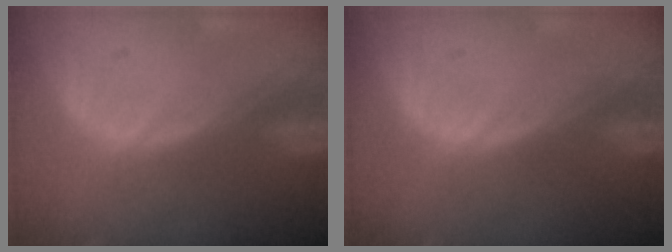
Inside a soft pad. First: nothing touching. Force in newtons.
{"total": 0.0}